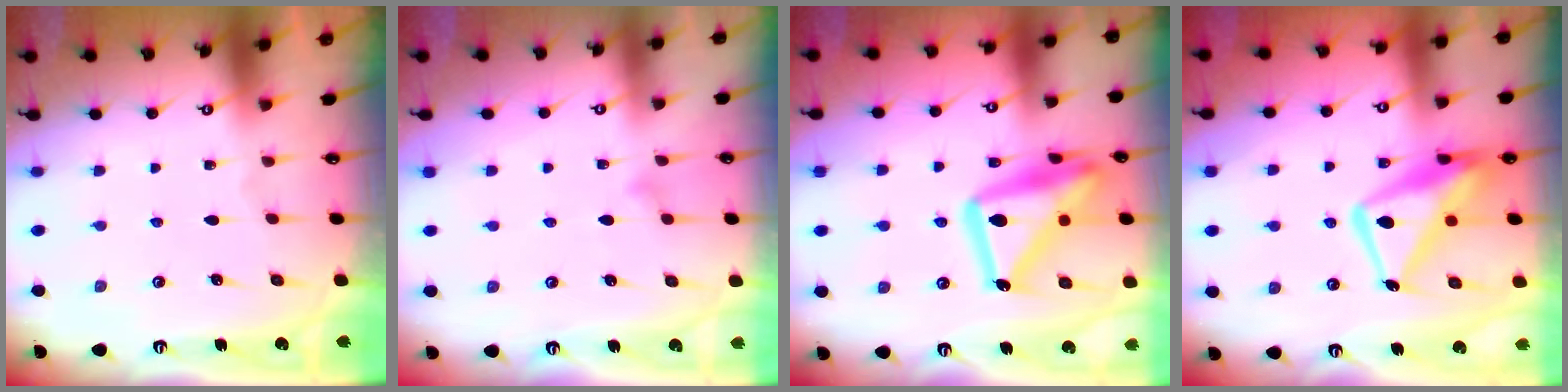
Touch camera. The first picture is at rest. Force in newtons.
{"total": 7.1, "press": 7.1, "slide": 0.5}
{"total": 19.4, "press": 19.3, "slide": 1.5}
{"total": 15.2, "press": 15.2, "slide": 1.5}